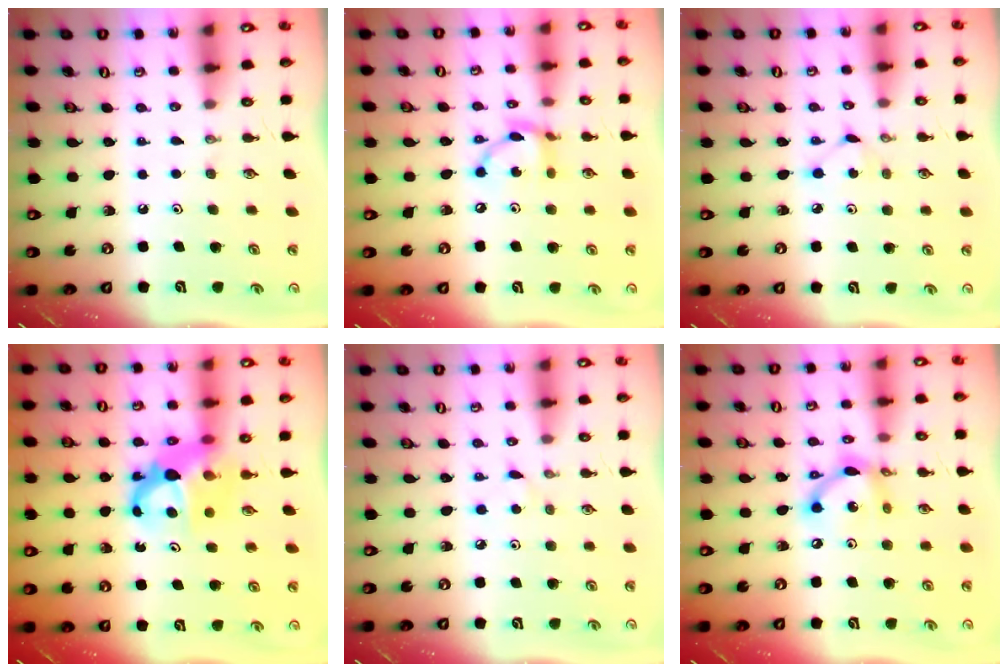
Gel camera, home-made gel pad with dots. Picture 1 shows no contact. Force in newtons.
{"total": 10.4, "press": 10.4, "slide": 0.6}
{"total": 3.8, "press": 3.7, "slide": 0.5}
{"total": 7.1, "press": 7.1, "slide": 0.5}
{"total": 2.9, "press": 2.9, "slide": 0.3}
{"total": 11.5, "press": 11.5, "slide": 0.6}